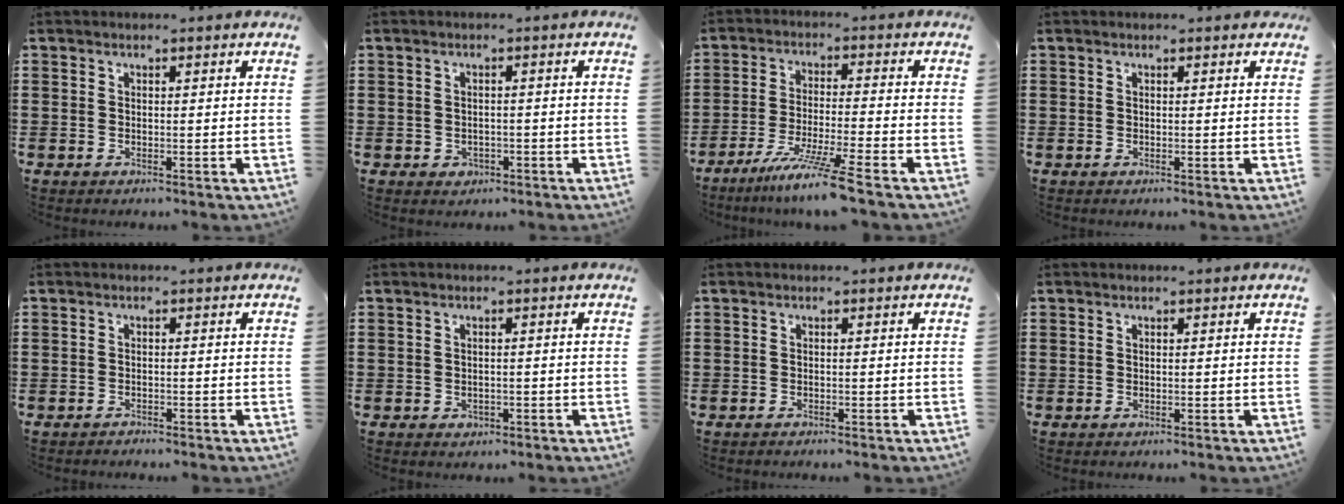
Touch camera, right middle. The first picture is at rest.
{"total": 1.0, "force": [-0.4, 0.9, 0.4], "torque": [-0.013, 0.002, -0.010]}
{"total": 8.0, "force": [-6.3, -1.0, 4.8], "torque": [-0.093, -0.021, -0.123]}
{"total": 0.0}
{"total": 0.9, "force": [-0.9, 0.0, 0.1], "torque": [-0.004, 0.000, -0.019]}
{"total": 0.8, "force": [-0.3, 0.6, 0.4], "torque": [-0.011, 0.001, -0.007]}
{"total": 0.6, "force": [-0.6, 0.0, 0.2], "torque": [-0.005, -0.002, -0.011]}
{"total": 0.0}